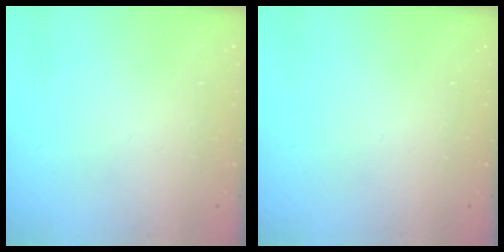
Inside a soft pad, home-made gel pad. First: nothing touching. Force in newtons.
{"total": 0.0}